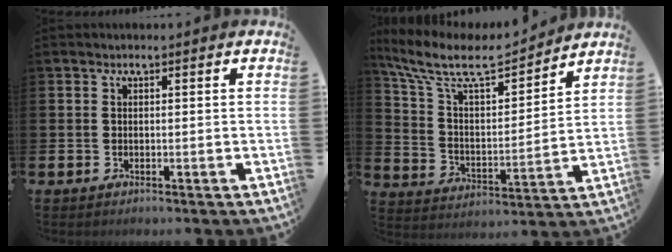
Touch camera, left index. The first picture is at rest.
{"total": 10.2, "force": [8.6, 3.1, 4.4], "torque": [-0.130, -0.049, 0.148]}